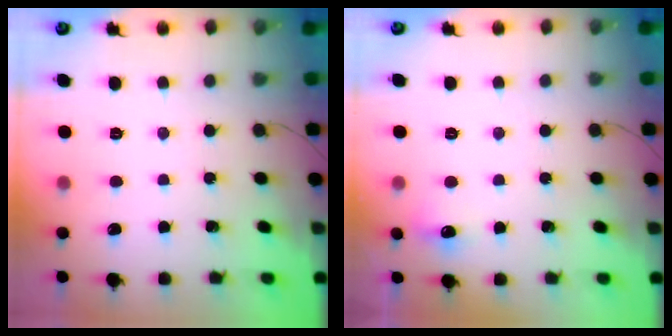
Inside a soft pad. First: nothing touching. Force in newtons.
{"total": 5.7, "press": 5.5, "slide": 1.3}